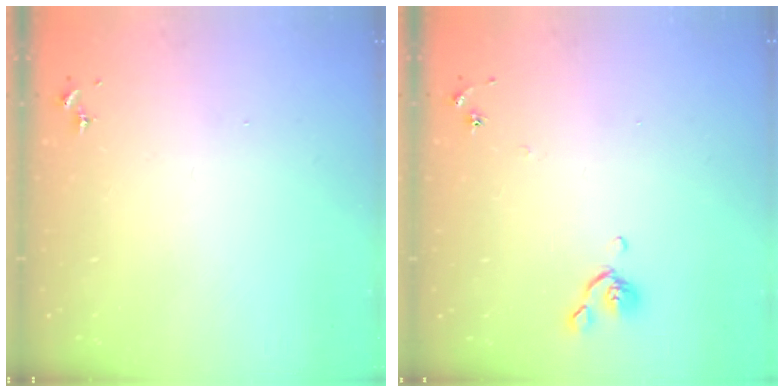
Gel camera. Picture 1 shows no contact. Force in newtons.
{"total": 5.3, "press": 5.2, "slide": 1.2}